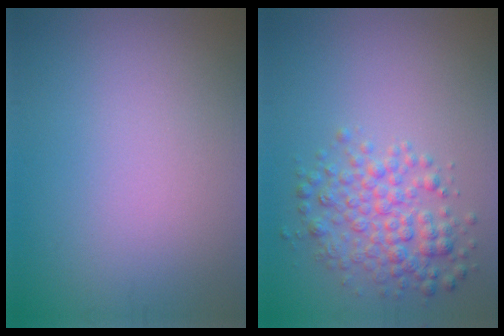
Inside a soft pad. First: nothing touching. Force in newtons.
{"total": 3.9, "press": 3.9, "slide": 0.1}